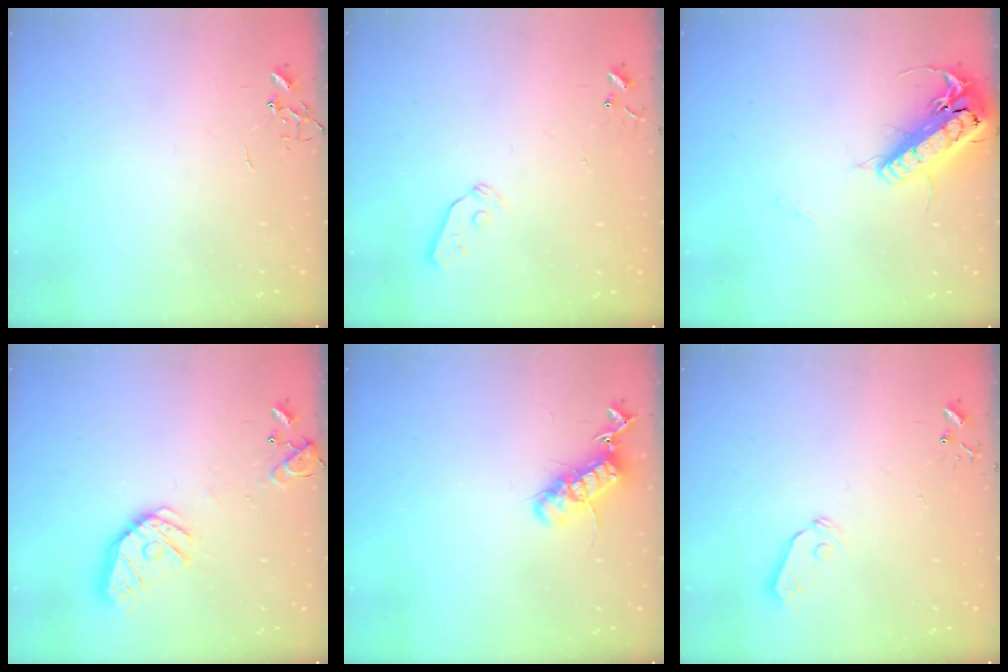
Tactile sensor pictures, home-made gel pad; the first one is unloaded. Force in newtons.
{"total": 5.2, "press": 5.2, "slide": 0.6}
{"total": 19.2, "press": 18.9, "slide": 3.3}
{"total": 15.8, "press": 15.5, "slide": 2.5}
{"total": 13.8, "press": 13.8, "slide": 0.7}
{"total": 6.1, "press": 6.1, "slide": 0.5}